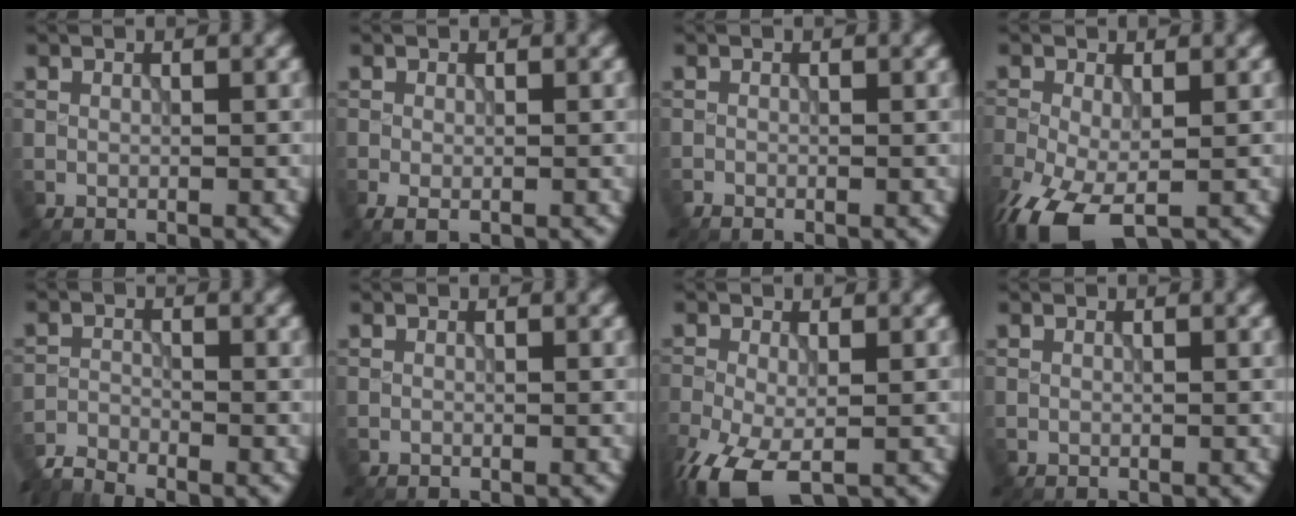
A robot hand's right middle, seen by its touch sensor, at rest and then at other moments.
{"total": 1.4, "force": [-0.7, 0.7, 1.0], "torque": [-0.026, -0.008, -0.013]}
{"total": 0.5, "force": [-0.5, 0.0, 0.0], "torque": [0.002, -0.002, -0.011]}
{"total": 8.5, "force": [-4.3, 3.9, 6.1], "torque": [-0.157, -0.040, -0.076]}
{"total": 2.9, "force": [-2.9, 0.3, 0.3], "torque": [-0.012, -0.005, -0.067]}
{"total": 0.0}
{"total": 7.5, "force": [-3.9, 3.4, 5.4], "torque": [-0.132, -0.028, -0.073]}
{"total": 0.0}